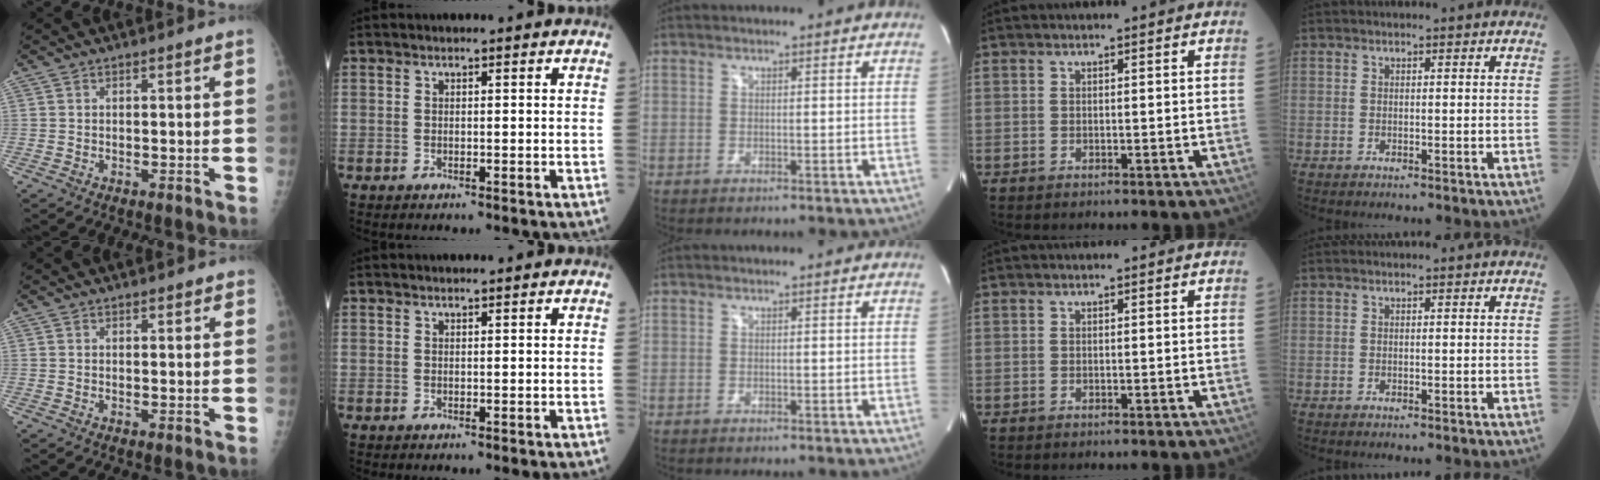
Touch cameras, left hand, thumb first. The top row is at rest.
{"thumb": {"total": 0.9, "force": [0.7, 0.5, 0.1], "torque": [0.006, -0.004, 0.004]}, "index": {"total": 0.6, "force": [0.6, 0.0, 0.3], "torque": [0.003, 0.011, 0.005]}}